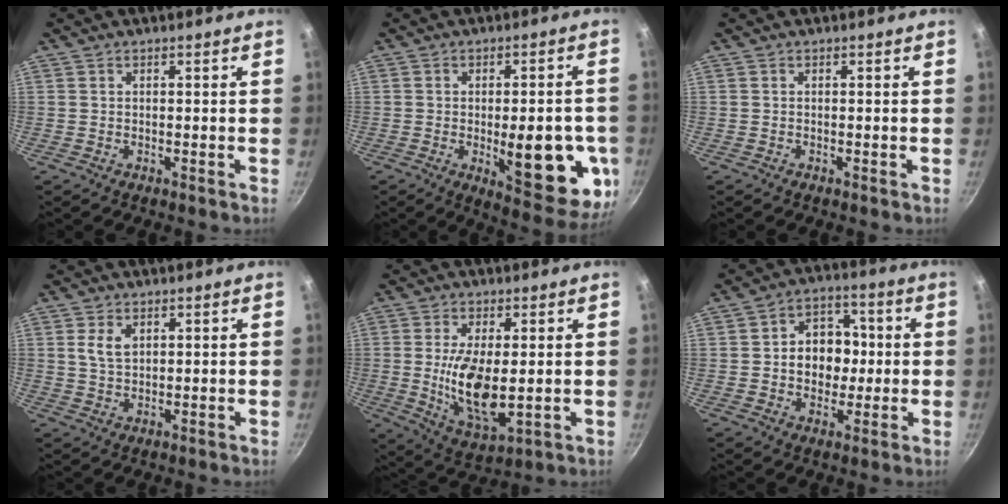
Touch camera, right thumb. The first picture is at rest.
{"total": 17.4, "force": [-3.3, 6.7, 15.8], "torque": [-0.167, -0.009, -0.035]}
{"total": 0.0}
{"total": 4.0, "force": [1.3, 2.6, 2.8], "torque": [-0.046, -0.002, 0.024]}
{"total": 12.3, "force": [0.0, 5.3, 11.1], "torque": [-0.209, -0.019, 0.008]}
{"total": 10.5, "force": [0.1, 8.4, 6.2], "torque": [-0.049, 0.014, -0.007]}